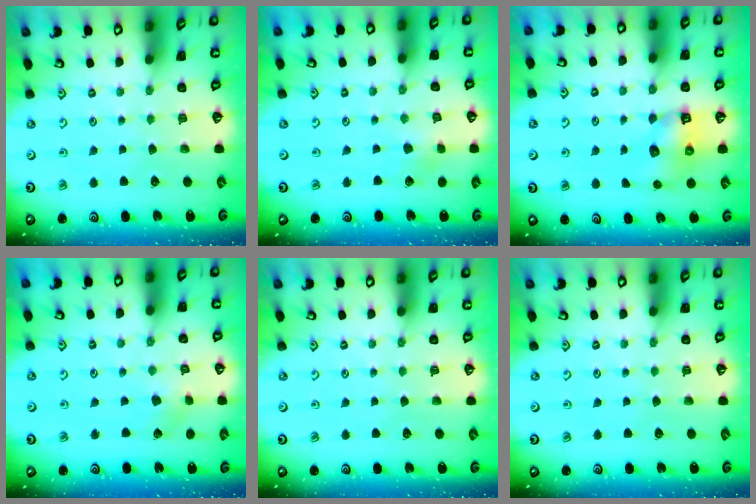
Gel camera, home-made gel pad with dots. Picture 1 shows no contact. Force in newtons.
{"total": 3.3, "press": 3.3, "slide": 0.3}
{"total": 6.4, "press": 6.4, "slide": 0.4}
{"total": 3.4, "press": 3.3, "slide": 0.4}
{"total": 0.0}
{"total": 0.0}